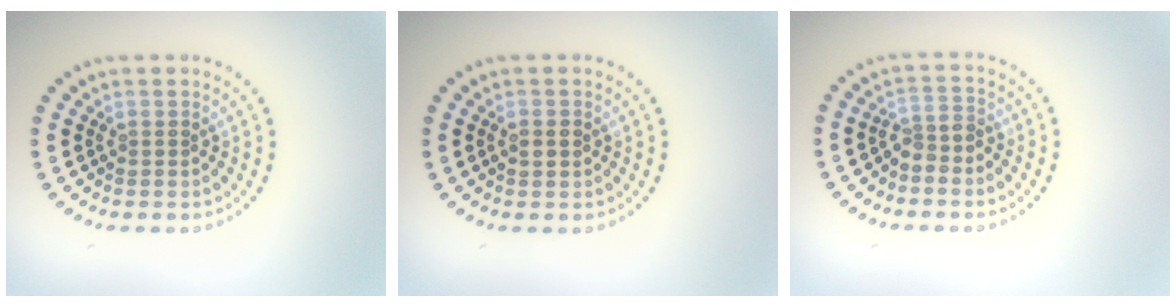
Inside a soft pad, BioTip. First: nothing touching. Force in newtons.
{"total": 1.5, "press": 1.5, "slide": 0.1}
{"total": 2.0, "press": 1.5, "slide": 1.3}